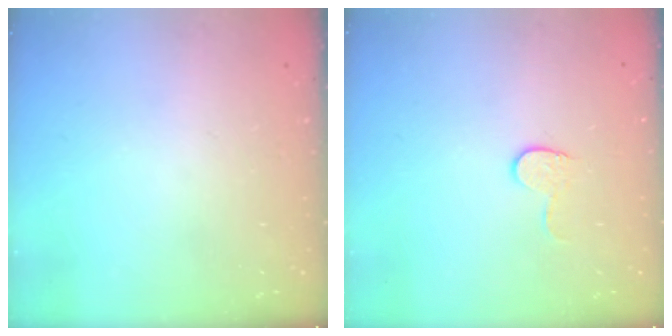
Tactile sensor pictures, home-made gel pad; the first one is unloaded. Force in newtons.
{"total": 4.4, "press": 4.4, "slide": 0.4}